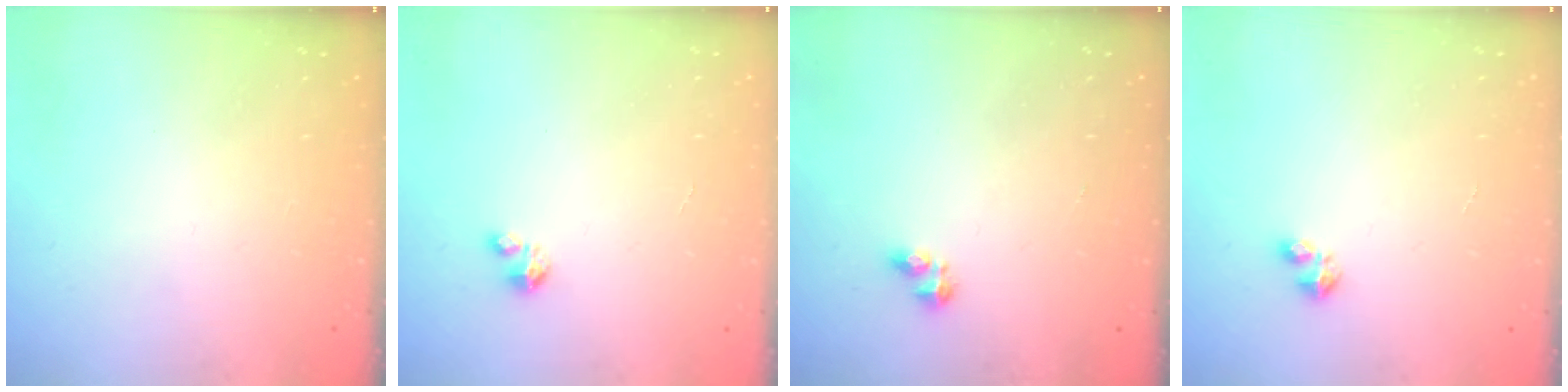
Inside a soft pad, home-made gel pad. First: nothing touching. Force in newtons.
{"total": 2.0, "press": 2.0, "slide": 0.1}
{"total": 3.2, "press": 3.2, "slide": 0.5}
{"total": 2.4, "press": 2.4, "slide": 0.5}